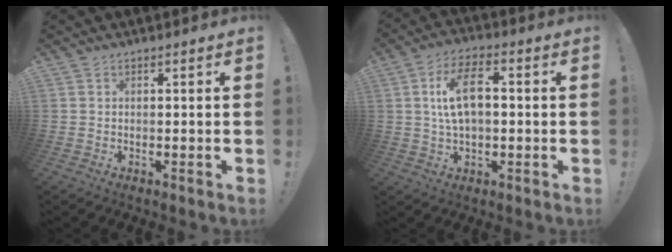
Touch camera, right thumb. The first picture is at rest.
{"total": 10.9, "force": [1.5, 5.8, 9.1], "torque": [-0.150, 0.009, 0.029]}